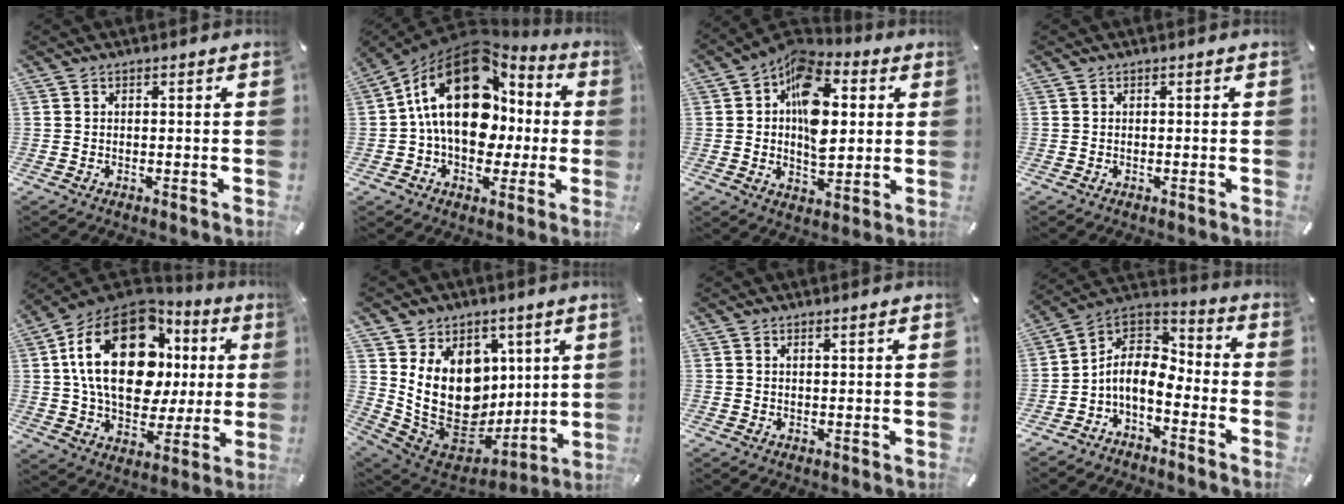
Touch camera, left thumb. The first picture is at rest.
{"total": 22.3, "force": [3.6, 15.2, 15.9], "torque": [-0.278, -0.019, 0.063]}
{"total": 14.8, "force": [3.0, 9.6, 10.9], "torque": [-0.180, -0.009, 0.056]}
{"total": 0.0}
{"total": 25.6, "force": [6.5, 16.9, 18.2], "torque": [-0.331, -0.014, 0.112]}
{"total": 19.1, "force": [3.6, 15.5, 10.6], "torque": [-0.220, -0.049, 0.076]}
{"total": 0.9, "force": [0.8, -0.1, 0.5], "torque": [-0.008, -0.003, 0.014]}
{"total": 9.2, "force": [-4.0, 5.7, 6.0], "torque": [-0.133, 0.007, -0.081]}